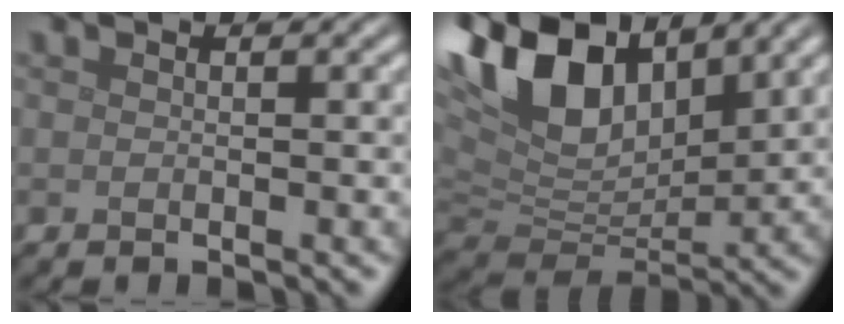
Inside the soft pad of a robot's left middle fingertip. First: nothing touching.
{"total": 12.4, "force": [6.3, 7.3, 7.7], "torque": [-0.181, 0.027, 0.109]}